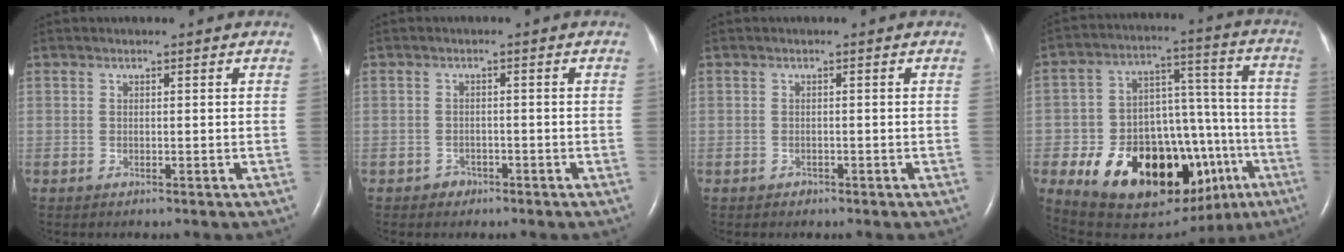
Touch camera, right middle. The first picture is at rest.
{"total": 1.6, "force": [-1.1, 1.2, 0.0], "torque": [-0.002, 0.005, -0.019]}
{"total": 0.6, "force": [-0.5, 0.4, 0.0], "torque": [-0.006, 0.000, -0.009]}
{"total": 27.3, "force": [-12.4, 13.3, 20.3], "torque": [-0.256, 0.036, -0.170]}